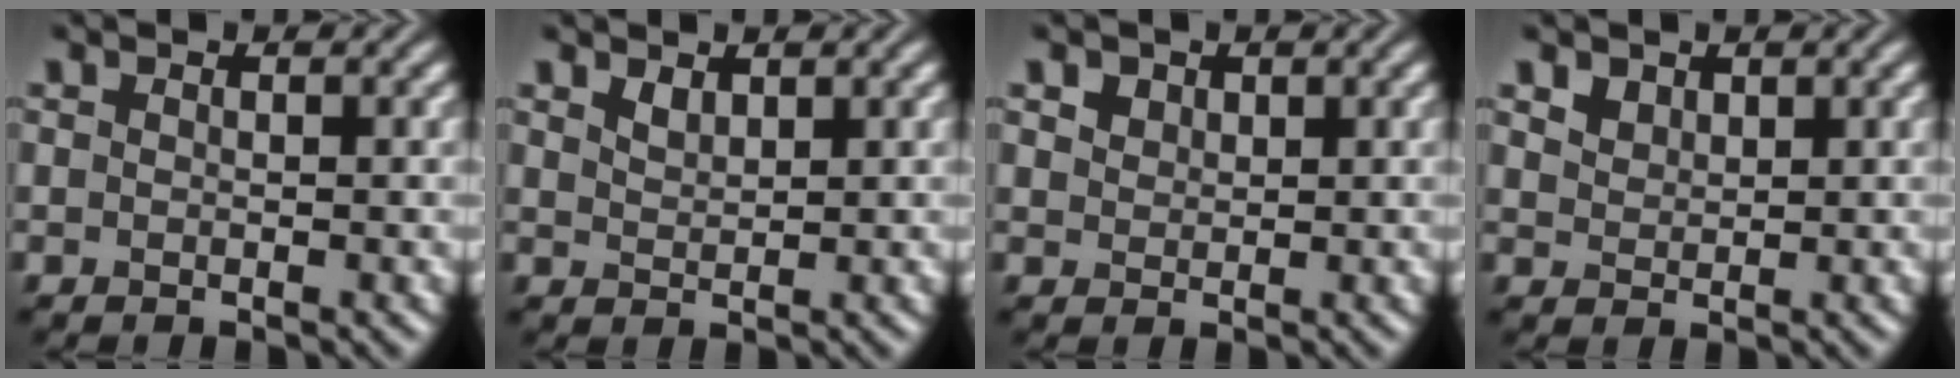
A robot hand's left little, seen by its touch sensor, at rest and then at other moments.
{"total": 1.3, "force": [1.0, 0.5, 0.5], "torque": [-0.014, -0.001, 0.024]}
{"total": 2.6, "force": [1.7, 1.6, 1.0], "torque": [-0.028, 0.008, 0.026]}
{"total": 1.8, "force": [1.3, 1.1, 0.6], "torque": [-0.017, -0.003, 0.030]}